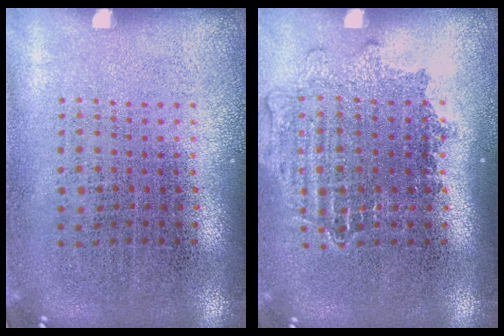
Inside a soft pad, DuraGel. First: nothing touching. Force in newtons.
{"total": 1.2, "press": 1.1, "slide": 0.6}